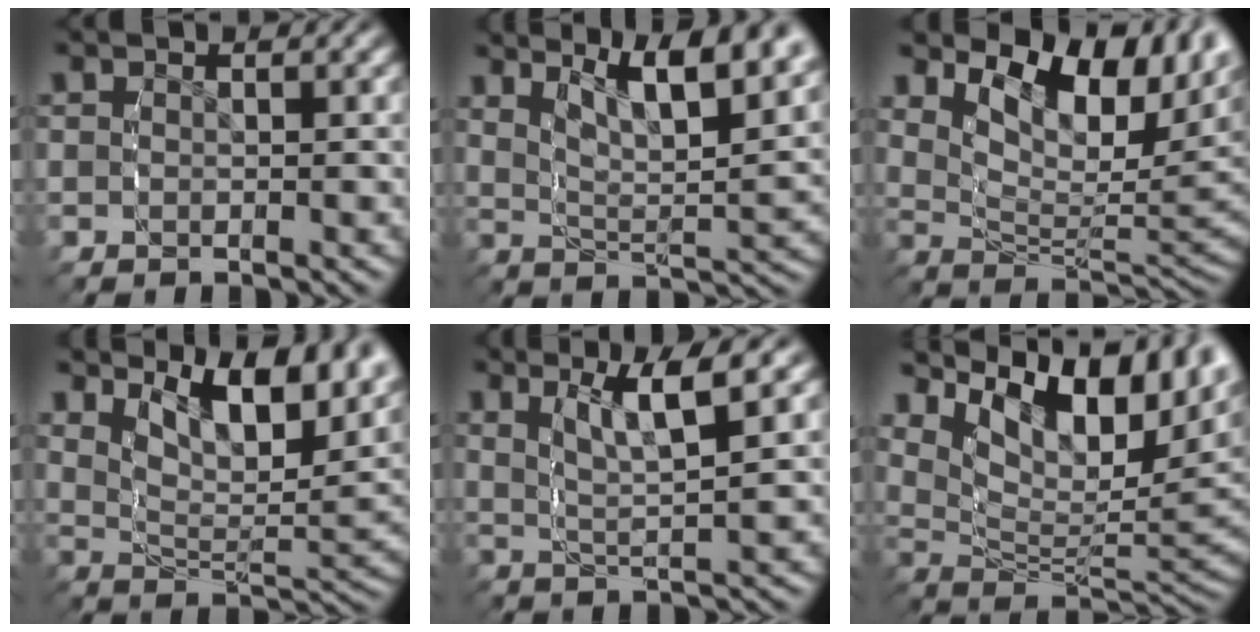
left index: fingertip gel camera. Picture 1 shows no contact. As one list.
[{"total": 7.7, "force": [4.0, 2.7, 6.0], "torque": [-0.091, 0.000, 0.058]}, {"total": 10.3, "force": [3.2, 5.2, 8.3], "torque": [-0.111, 0.000, 0.050]}, {"total": 9.1, "force": [4.0, 4.1, 7.1], "torque": [-0.098, 0.008, 0.055]}, {"total": 4.2, "force": [1.8, 0.6, 3.7], "torque": [-0.064, 0.004, 0.029]}, {"total": 14.4, "force": [5.2, 7.8, 10.9], "torque": [-0.152, 0.016, 0.074]}]